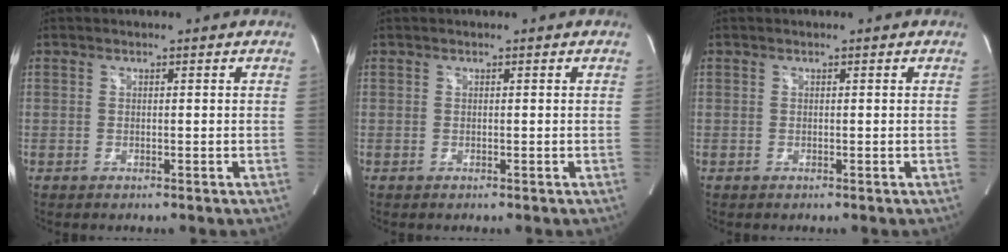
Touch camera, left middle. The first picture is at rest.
{"total": 0.0}
{"total": 0.0}